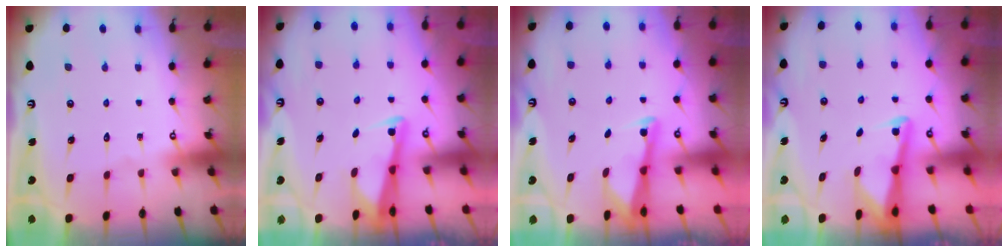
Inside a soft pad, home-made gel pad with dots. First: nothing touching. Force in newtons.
{"total": 2.9, "press": 2.8, "slide": 0.3}
{"total": 2.9, "press": 2.9, "slide": 0.2}
{"total": 3.2, "press": 3.2, "slide": 0.4}